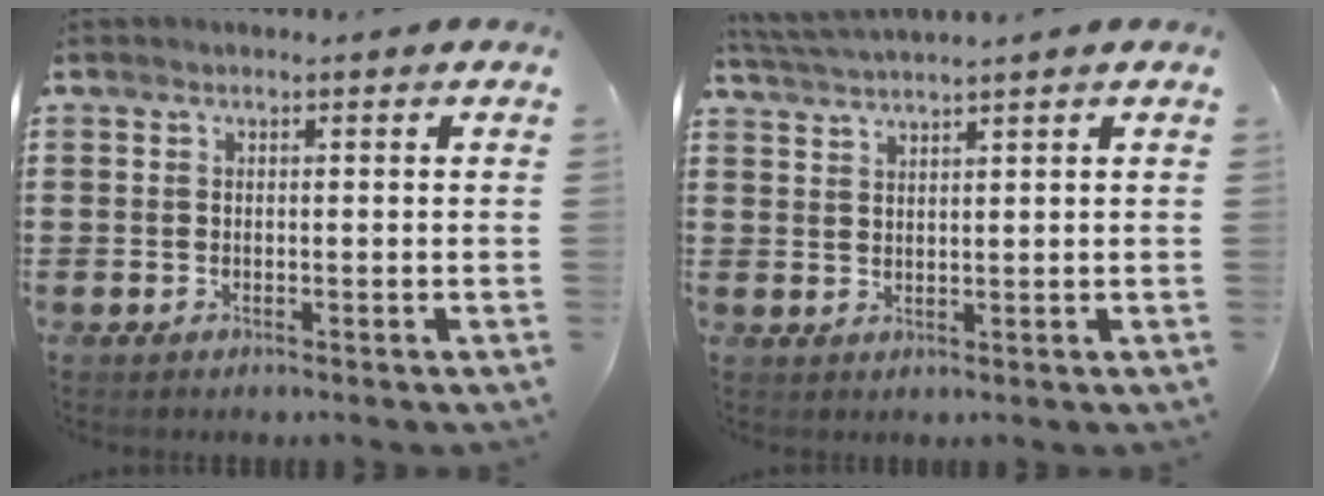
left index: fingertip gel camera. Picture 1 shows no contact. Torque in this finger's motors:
{"motor_torque": [-0.03, 0.20, 0.07, 0.04]}